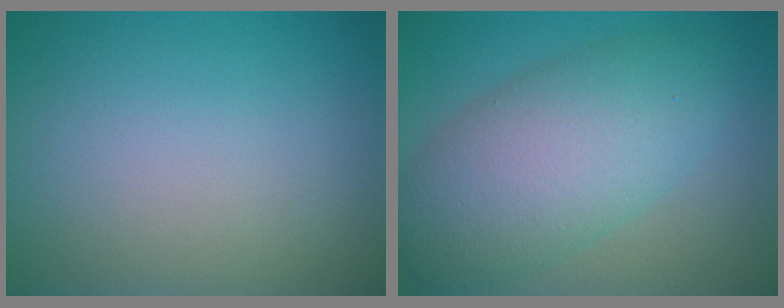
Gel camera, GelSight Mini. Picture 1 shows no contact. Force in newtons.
{"total": 8.3, "press": 8.3, "slide": 0.1}